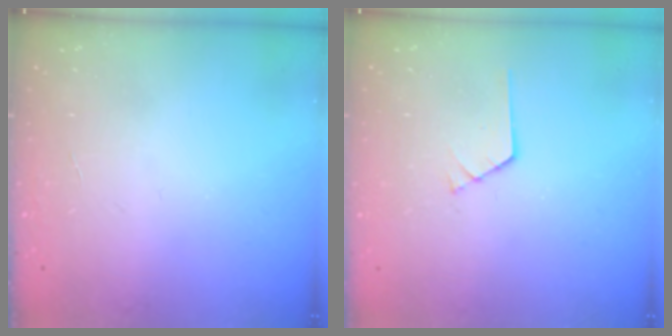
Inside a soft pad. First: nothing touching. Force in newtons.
{"total": 0.7, "press": 0.7, "slide": 0.1}